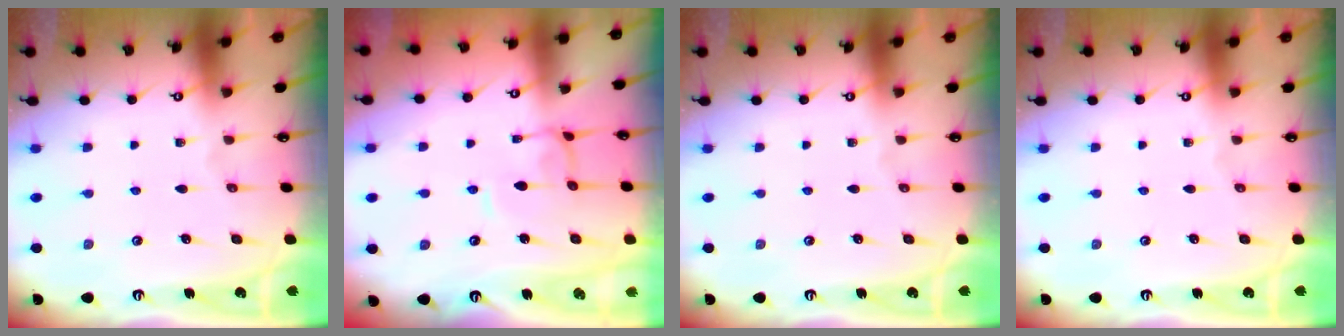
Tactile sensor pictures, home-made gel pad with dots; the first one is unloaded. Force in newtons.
{"total": 0.0}
{"total": 0.0}
{"total": 0.0}